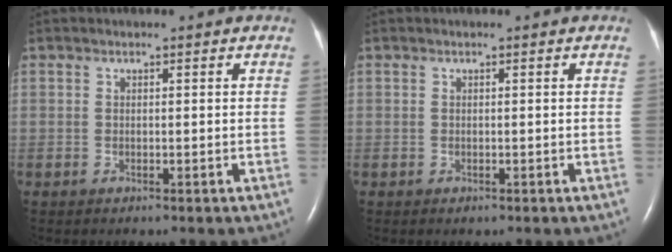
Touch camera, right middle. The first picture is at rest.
{"total": 0.0}